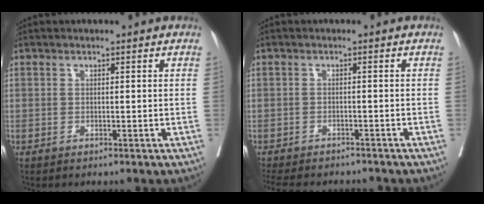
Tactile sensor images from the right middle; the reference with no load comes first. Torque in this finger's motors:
{"motor_torque": [1.11, -1.03, 0.44, 0.12]}